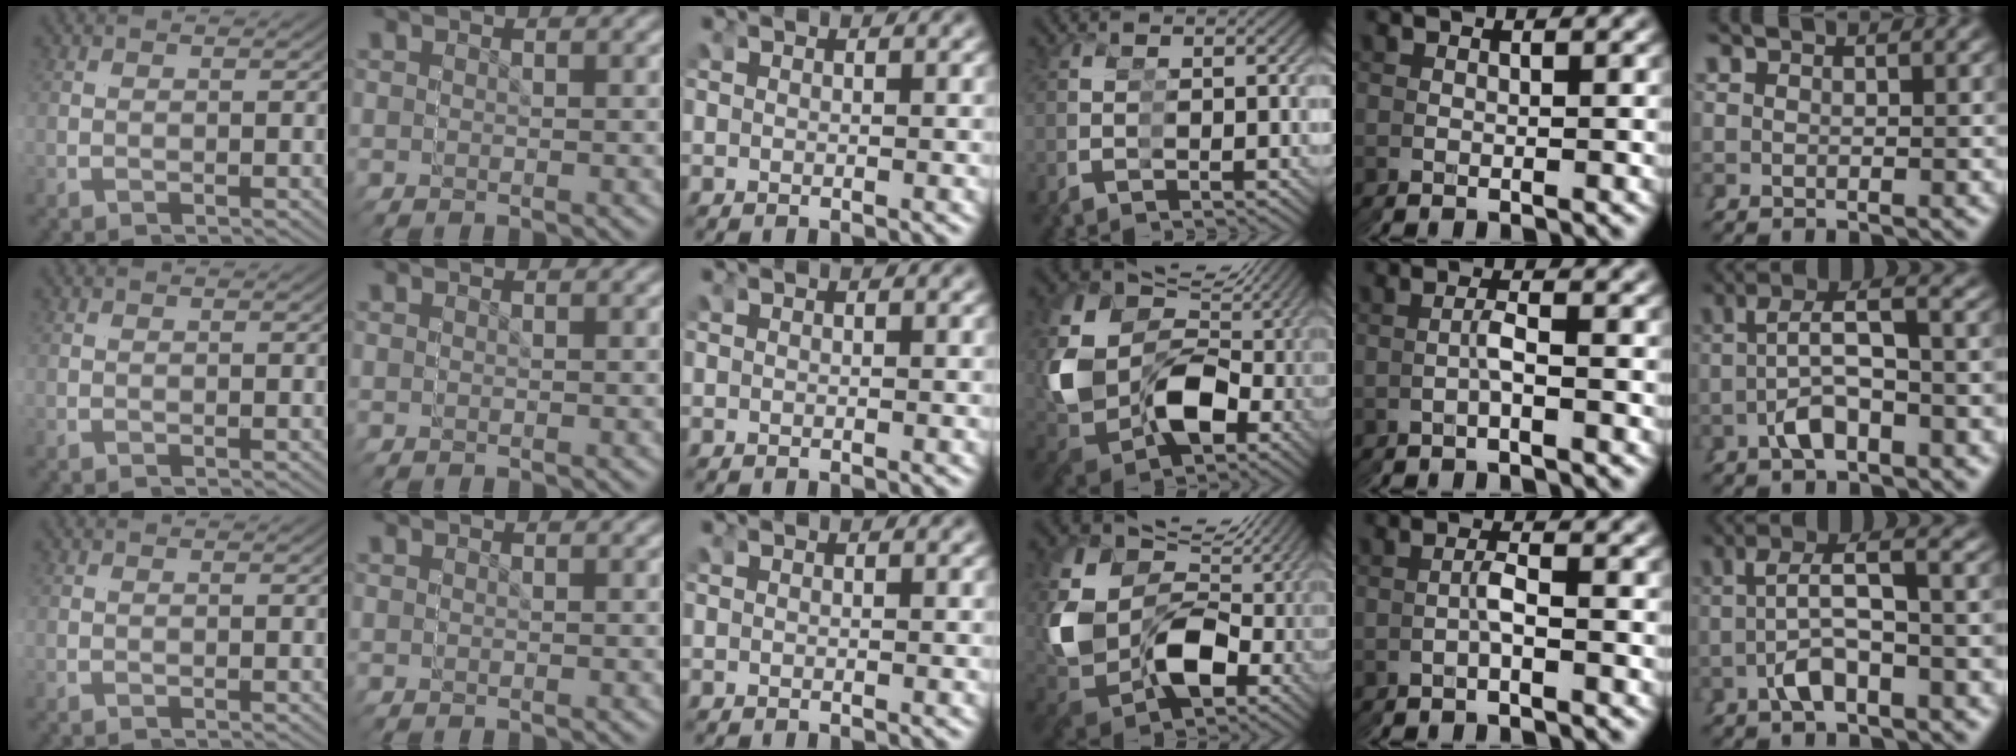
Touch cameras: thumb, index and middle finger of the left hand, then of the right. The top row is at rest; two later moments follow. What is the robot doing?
{"motion": "grasp_and_lifting", "object": "stress ball aka squeeze ball"}